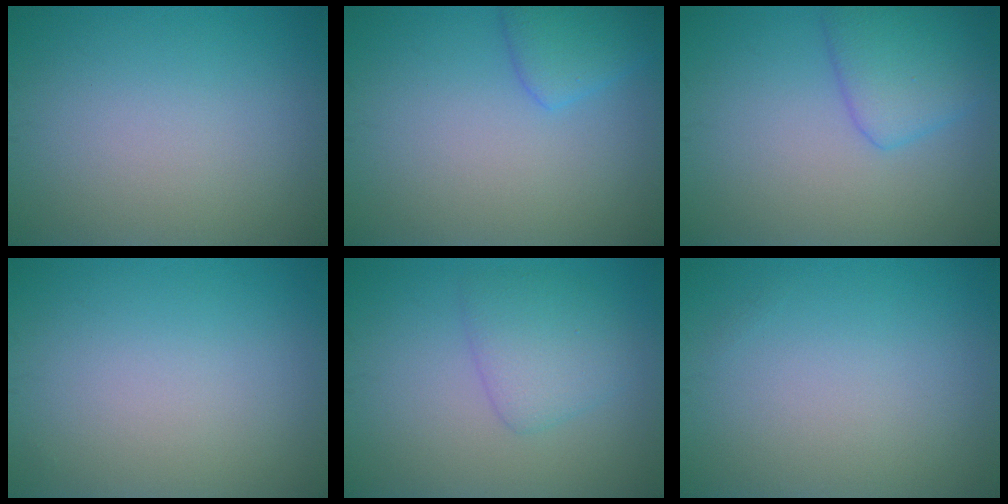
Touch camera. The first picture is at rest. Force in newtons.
{"total": 2.6, "press": 2.6, "slide": 0.2}
{"total": 3.8, "press": 3.8, "slide": 0.1}
{"total": 0.0}
{"total": 3.0, "press": 3.0, "slide": 0.2}
{"total": 0.0}